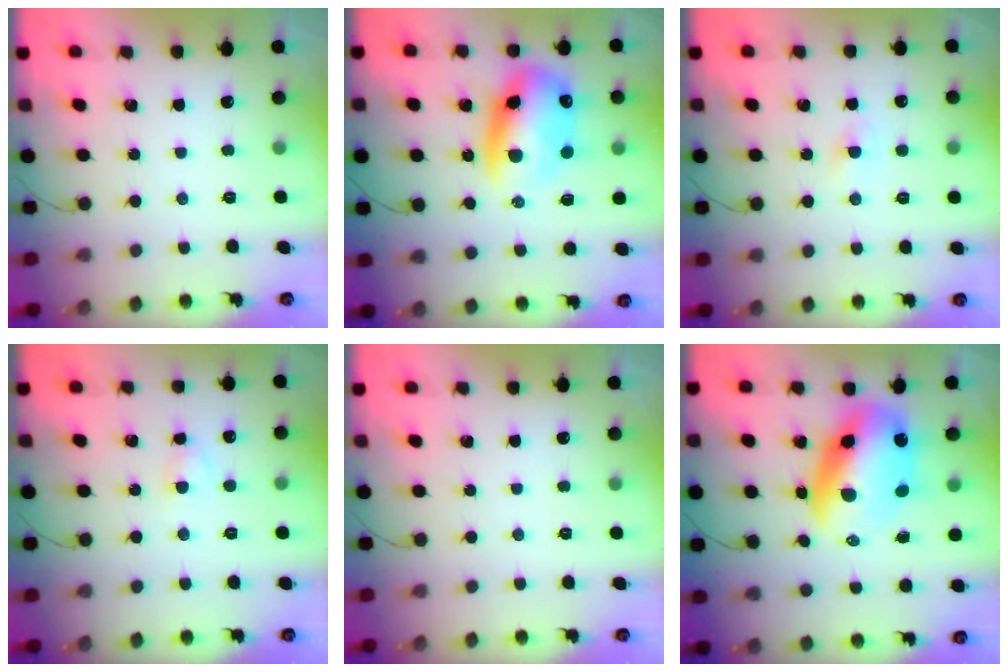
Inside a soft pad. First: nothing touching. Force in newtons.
{"total": 13.4, "press": 13.0, "slide": 3.4}
{"total": 2.1, "press": 1.9, "slide": 0.7}
{"total": 2.6, "press": 2.3, "slide": 1.0}
{"total": 0.0}
{"total": 14.0, "press": 13.6, "slide": 3.5}